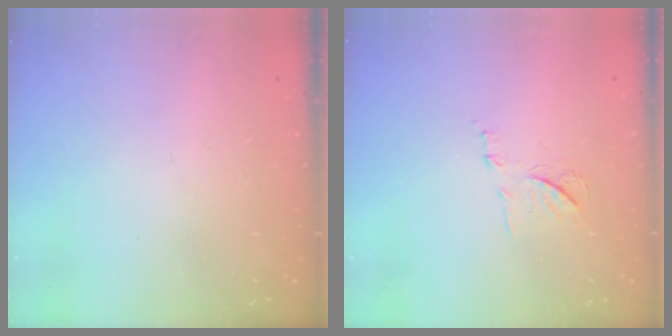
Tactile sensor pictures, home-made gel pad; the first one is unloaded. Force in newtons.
{"total": 7.6, "press": 7.6, "slide": 0.6}